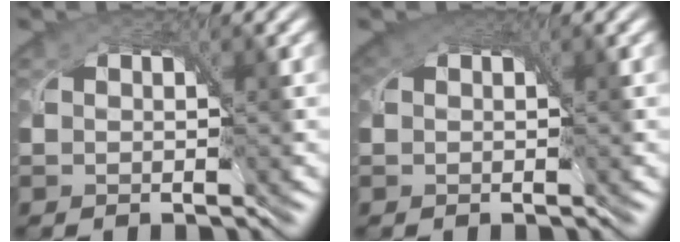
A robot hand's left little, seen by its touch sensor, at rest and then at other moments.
{"total": 2.4, "force": [1.2, 1.6, 1.3], "torque": [-0.029, 0.005, 0.012]}